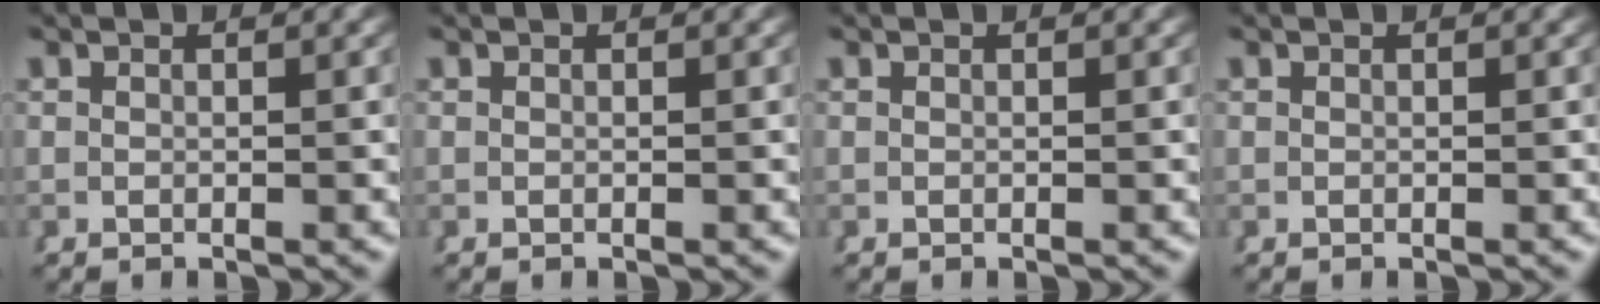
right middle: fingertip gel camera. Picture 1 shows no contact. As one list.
[{"total": 0.0}, {"total": 0.0}, {"total": 0.0}]